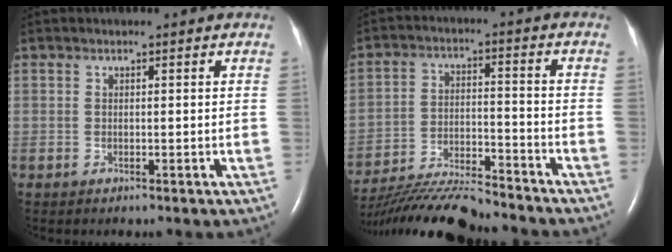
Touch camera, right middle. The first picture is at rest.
{"total": 16.2, "force": [-15.1, 1.0, 5.8], "torque": [-0.122, -0.017, -0.251]}